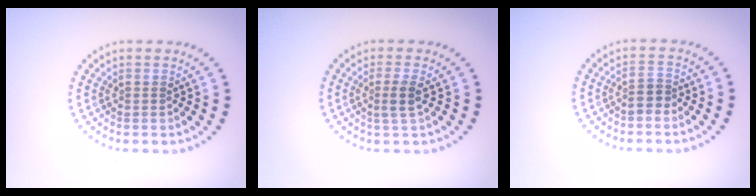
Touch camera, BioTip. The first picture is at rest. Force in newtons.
{"total": 1.8, "press": 1.4, "slide": 1.1}
{"total": 1.2, "press": 0.9, "slide": 0.7}